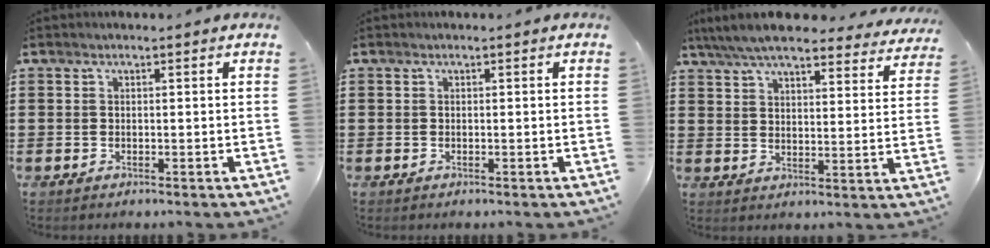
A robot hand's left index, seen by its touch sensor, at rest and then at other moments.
{"total": 0.0}
{"total": 7.4, "force": [6.8, 0.7, 2.9], "torque": [-0.082, -0.027, 0.121]}